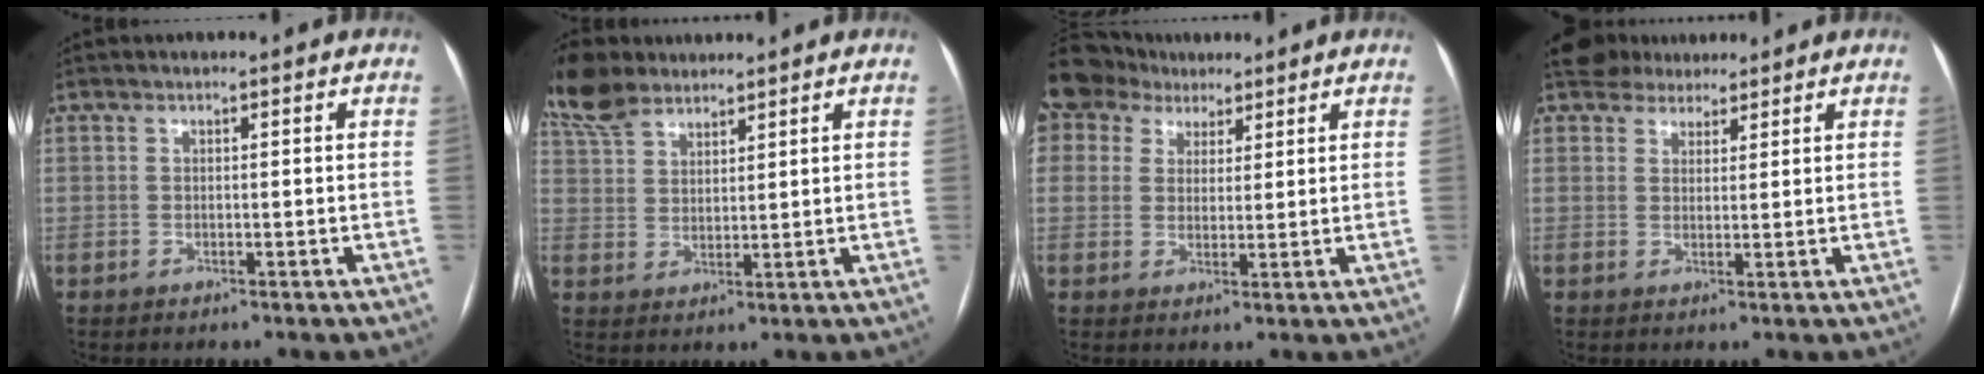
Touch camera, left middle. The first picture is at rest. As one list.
[{"total": 9.4, "force": [7.8, 3.8, 3.6], "torque": [-0.087, 0.026, 0.159]}, {"total": 10.1, "force": [6.9, 7.1, 2.0], "torque": [-0.057, 0.042, 0.129]}, {"total": 4.9, "force": [4.2, 2.4, 0.7], "torque": [-0.011, 0.022, 0.069]}]